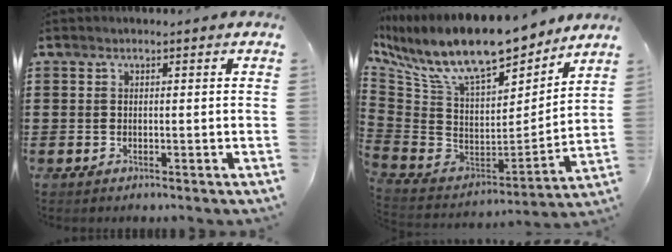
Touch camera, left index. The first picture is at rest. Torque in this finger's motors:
{"motor_torque": [1.65, -0.49, 1.05, 0.21]}